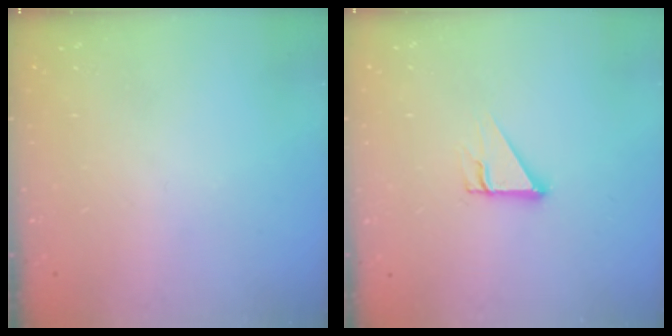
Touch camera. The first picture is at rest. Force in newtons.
{"total": 3.1, "press": 3.1, "slide": 0.1}